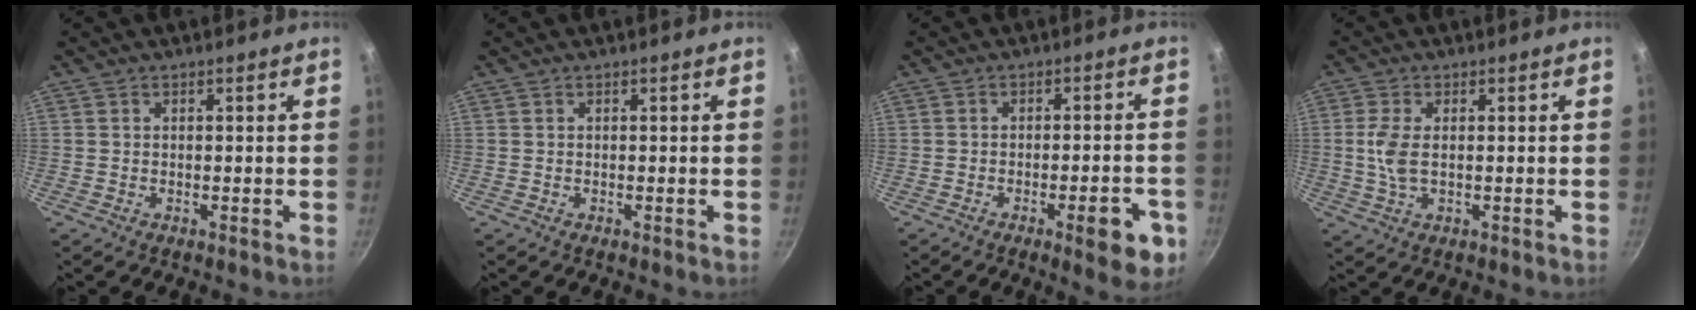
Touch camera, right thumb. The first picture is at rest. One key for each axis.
{"total": 0.0}
{"total": 9.1, "fx": -3.9, "fy": 2.9, "fz": 7.7, "tx": -0.075, "ty": 0.019, "tz": -0.044}
{"total": 5.1, "fx": 0.3, "fy": 2.7, "fz": 4.4, "tx": -0.098, "ty": 0.001, "tz": 0.005}